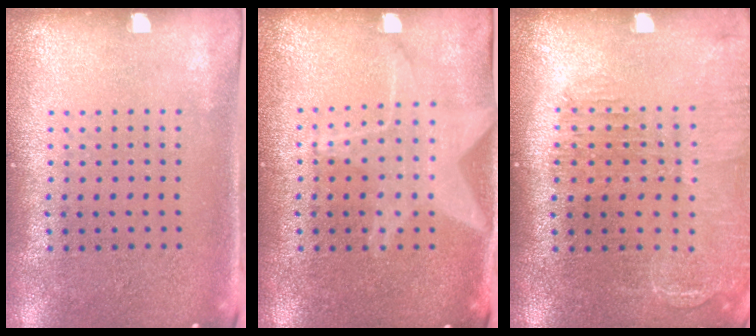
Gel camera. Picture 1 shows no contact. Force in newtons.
{"total": 1.5, "press": 1.4, "slide": 0.3}
{"total": 1.5, "press": 1.4, "slide": 0.3}